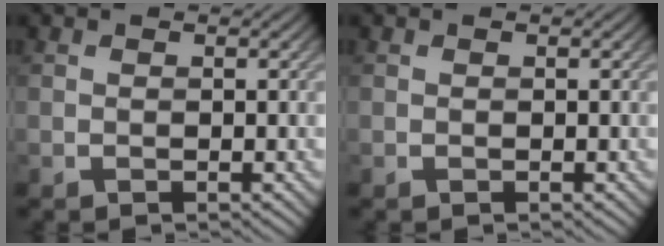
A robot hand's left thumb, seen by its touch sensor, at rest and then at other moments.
{"total": 0.0}